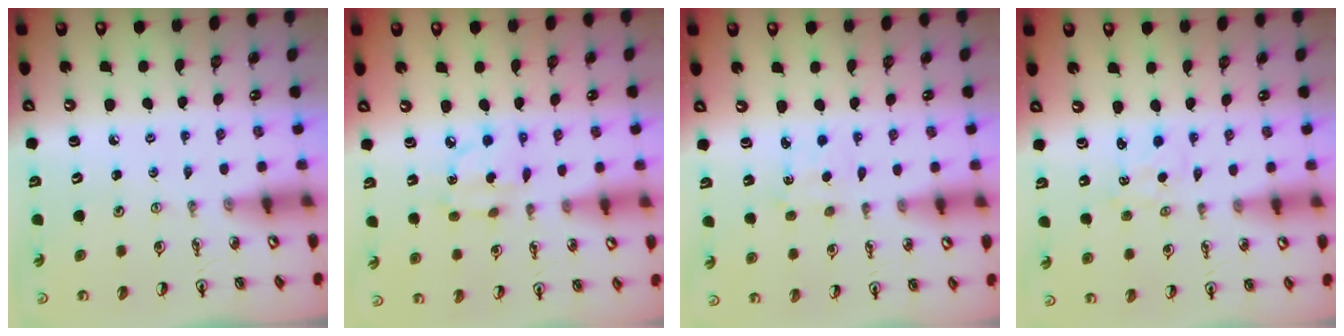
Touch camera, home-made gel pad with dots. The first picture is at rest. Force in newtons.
{"total": 4.8, "press": 4.8, "slide": 0.1}
{"total": 2.7, "press": 2.7, "slide": 0.4}
{"total": 1.2, "press": 1.1, "slide": 0.2}